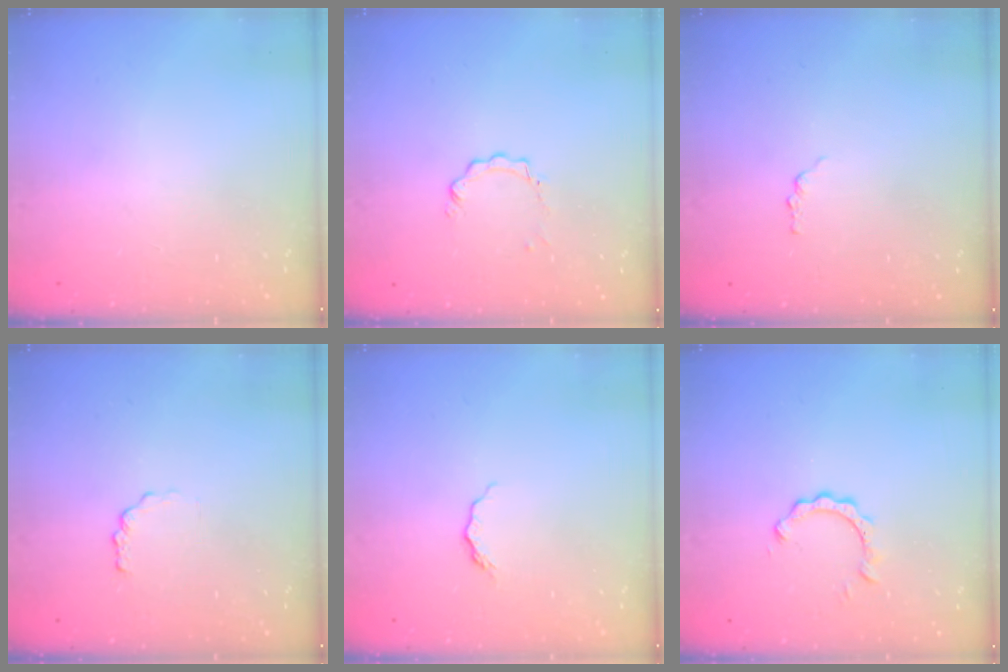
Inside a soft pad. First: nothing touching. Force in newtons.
{"total": 2.3, "press": 2.3, "slide": 0.3}
{"total": 0.8, "press": 0.8, "slide": 0.1}
{"total": 1.0, "press": 1.0, "slide": 0.2}
{"total": 4.4, "press": 4.4, "slide": 0.4}
{"total": 2.8, "press": 2.8, "slide": 0.2}